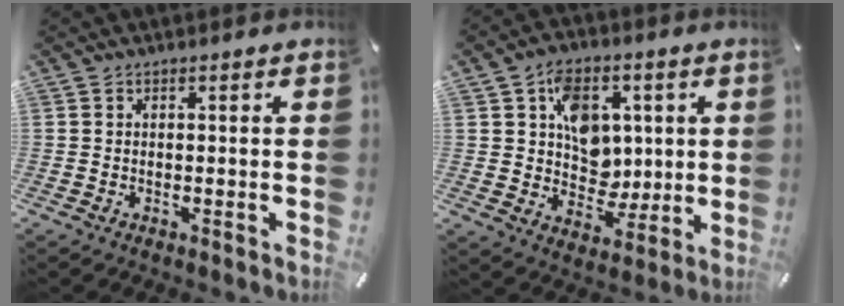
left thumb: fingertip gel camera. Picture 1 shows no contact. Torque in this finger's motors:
{"motor_torque": [1.81, 2.65, 1.06, -0.94, 0.32]}